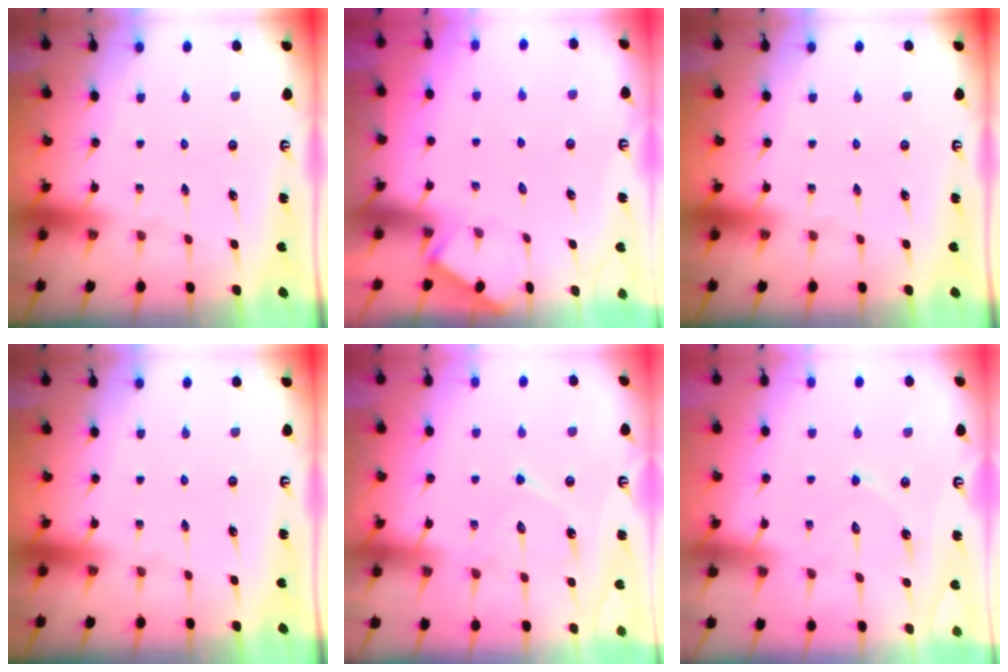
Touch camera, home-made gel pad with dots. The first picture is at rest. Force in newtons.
{"total": 2.4, "press": 2.4, "slide": 0.3}
{"total": 0.0}
{"total": 0.0}
{"total": 10.8, "press": 10.7, "slide": 1.0}
{"total": 6.9, "press": 6.9, "slide": 0.5}